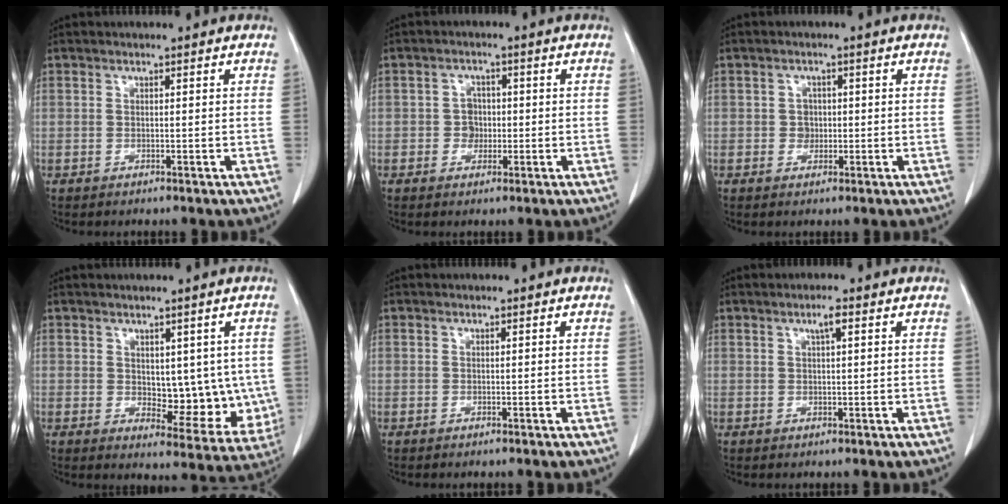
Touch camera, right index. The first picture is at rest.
{"total": 2.7, "force": [-0.5, 2.4, 1.0], "torque": [-0.010, 0.008, -0.007]}
{"total": 1.9, "force": [-0.2, 1.8, 0.7], "torque": [-0.008, 0.005, -0.002]}
{"total": 9.2, "force": [0.5, 5.1, 7.6], "torque": [-0.079, -0.005, 0.022]}
{"total": 0.0}
{"total": 1.9, "force": [0.9, 0.1, 1.7], "torque": [-0.032, 0.002, 0.015]}